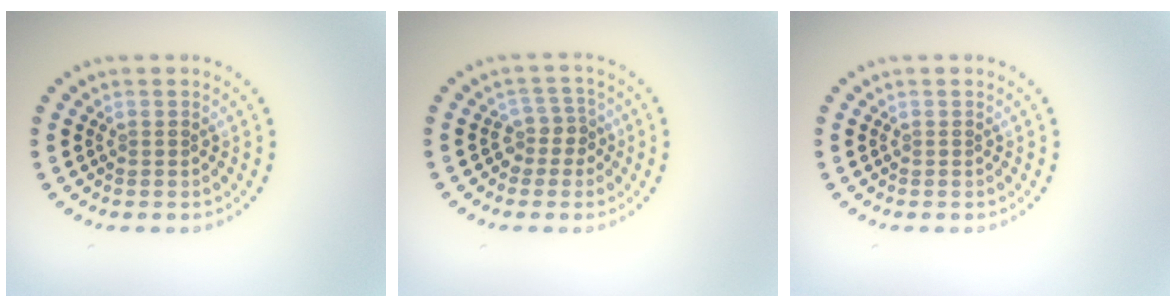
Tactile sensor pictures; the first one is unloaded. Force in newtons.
{"total": 2.1, "press": 1.7, "slide": 1.3}
{"total": 0.0}